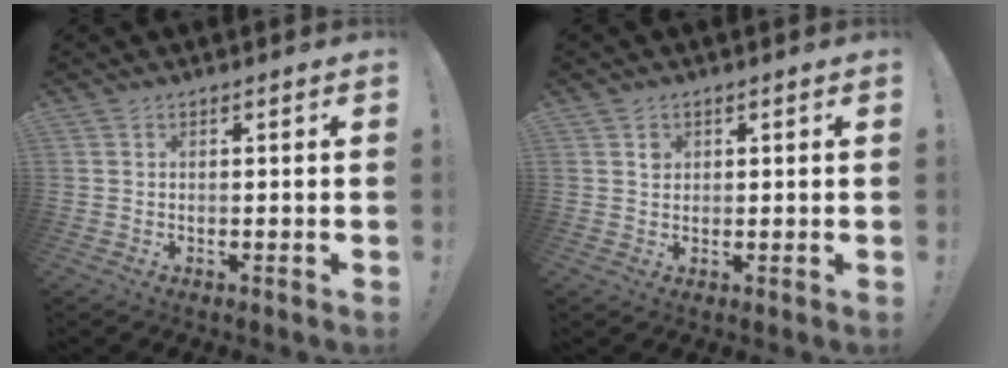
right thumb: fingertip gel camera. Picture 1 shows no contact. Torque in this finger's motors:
{"motor_torque": [0.05, 0.28, 0.29, -0.07, -0.03]}